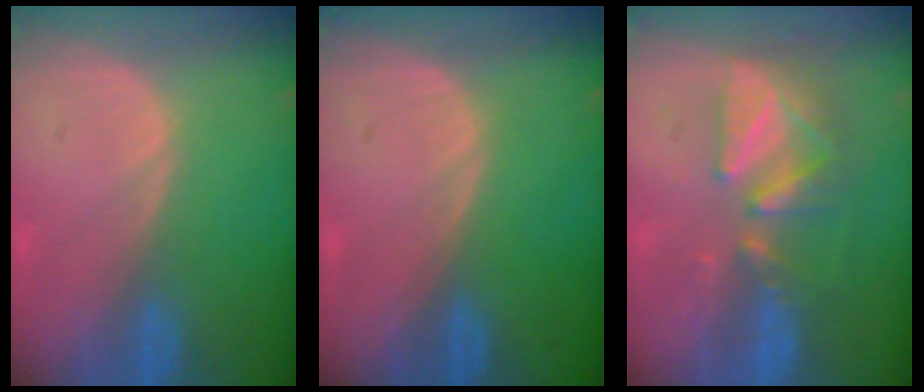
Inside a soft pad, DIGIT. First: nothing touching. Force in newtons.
{"total": 0.0}
{"total": 9.0, "press": 7.9, "slide": 4.3}